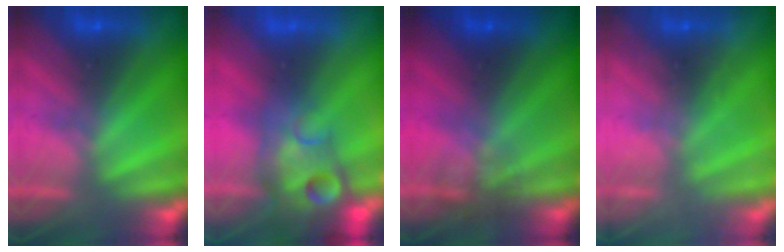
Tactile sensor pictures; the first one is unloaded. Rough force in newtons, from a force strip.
{"total": 7.2}
{"total": 1.8}
{"total": 2.4}